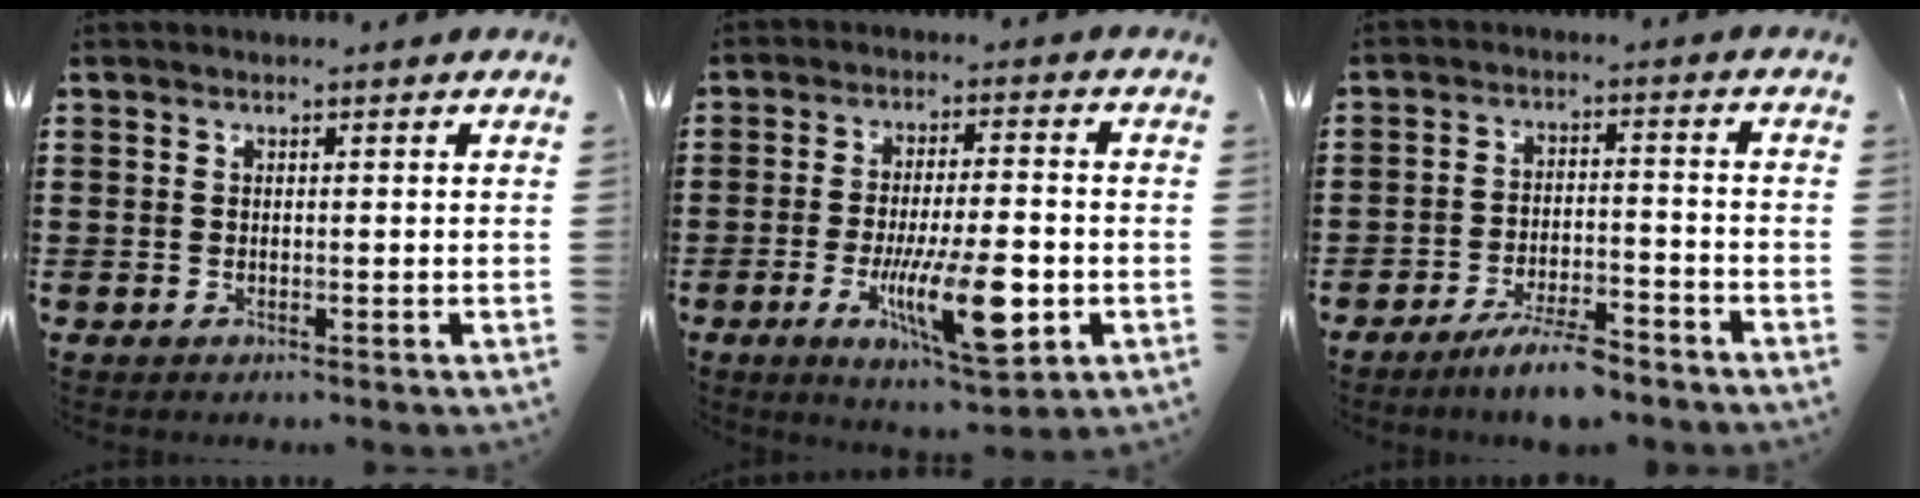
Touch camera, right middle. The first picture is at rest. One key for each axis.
{"total": 12.2, "fx": -3.8, "fy": 3.5, "fz": 11.0, "tx": -0.195, "ty": -0.008, "tz": -0.063}
{"total": 5.7, "fx": -5.0, "fy": 0.7, "fz": 2.7, "tx": -0.055, "ty": -0.001, "tz": -0.096}